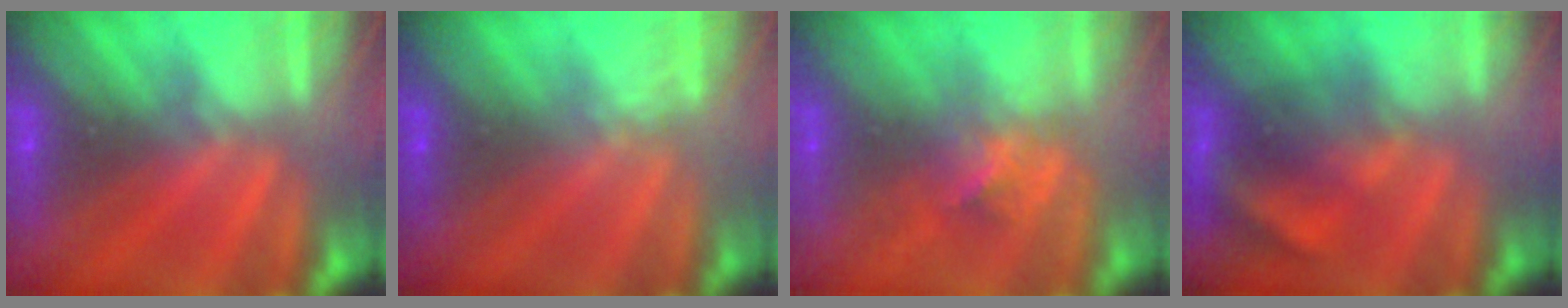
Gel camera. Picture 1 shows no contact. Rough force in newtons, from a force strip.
{"total": 1.3}
{"total": 2.8}
{"total": 3.6}